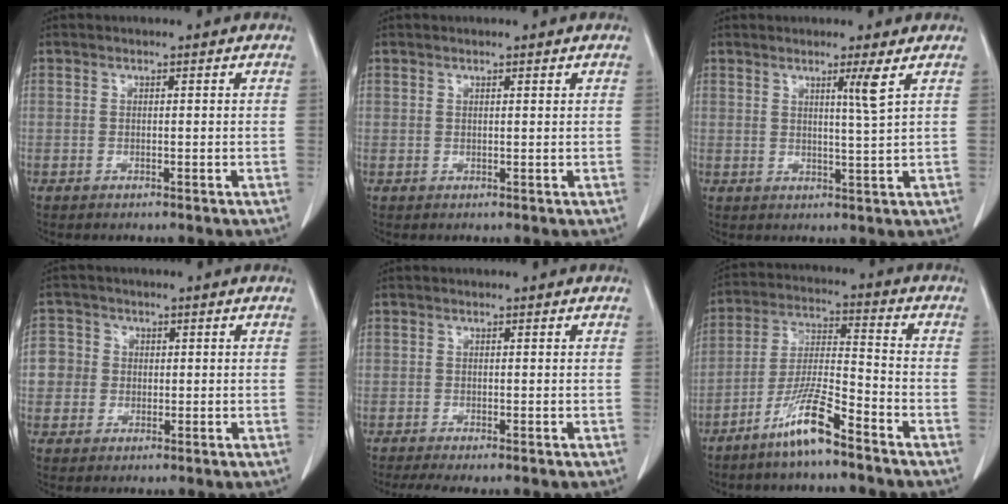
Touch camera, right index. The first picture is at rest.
{"total": 0.6, "force": [0.5, 0.2, 0.1], "torque": [-0.003, -0.003, 0.008]}
{"total": 3.2, "force": [1.9, -1.0, 2.4], "torque": [-0.041, -0.014, 0.034]}
{"total": 4.8, "force": [0.1, 4.7, 0.6], "torque": [-0.007, 0.016, 0.000]}
{"total": 2.2, "force": [-1.4, 0.6, 1.5], "torque": [-0.034, -0.009, -0.028]}
{"total": 9.5, "force": [-6.6, 0.7, 6.7], "torque": [-0.137, -0.016, -0.134]}